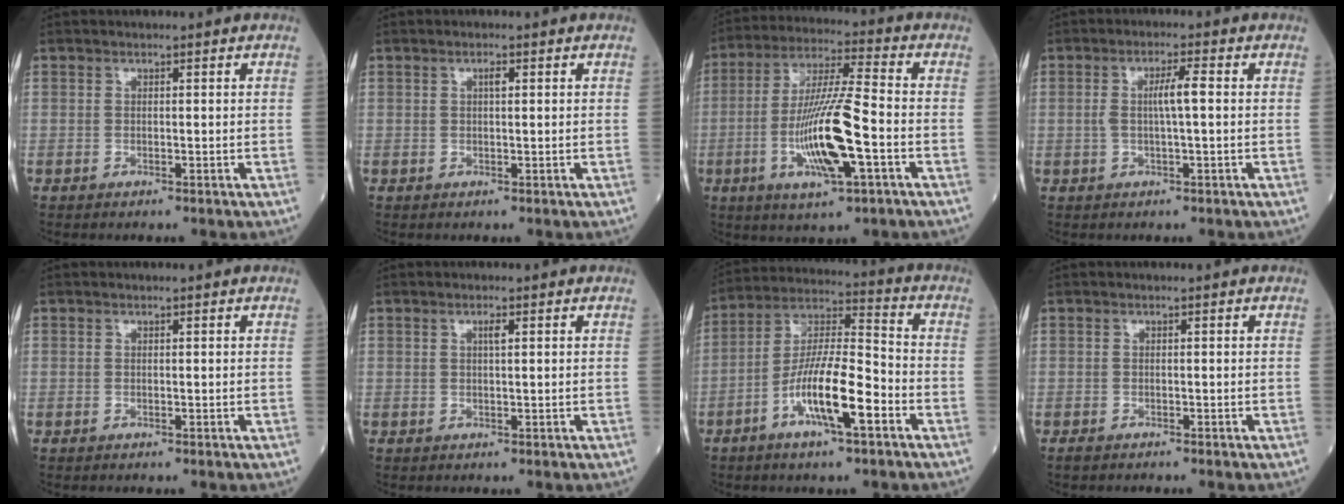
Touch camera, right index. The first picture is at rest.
{"total": 1.1, "force": [0.4, 0.3, 1.0], "torque": [-0.018, 0.002, 0.005]}
{"total": 14.2, "force": [-3.9, 1.5, 13.5], "torque": [-0.263, -0.007, -0.072]}
{"total": 3.9, "force": [0.2, 0.2, 3.9], "torque": [-0.075, 0.006, 0.003]}
{"total": 0.0}
{"total": 1.1, "force": [0.4, 0.1, 1.0], "torque": [-0.020, 0.001, 0.006]}
{"total": 12.9, "force": [-5.2, 2.1, 11.6], "torque": [-0.219, 0.001, -0.098]}
{"total": 0.9, "force": [-0.8, 0.2, 0.2], "torque": [-0.011, -0.002, -0.016]}